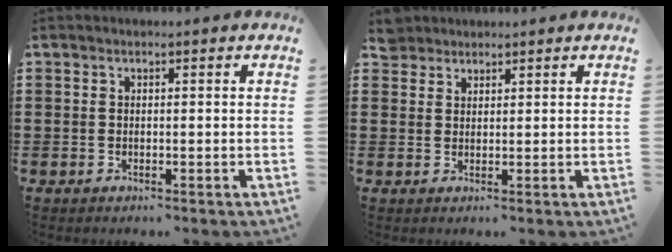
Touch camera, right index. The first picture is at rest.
{"total": 2.8, "force": [2.4, 1.3, 0.0], "torque": [-0.010, 0.012, 0.048]}